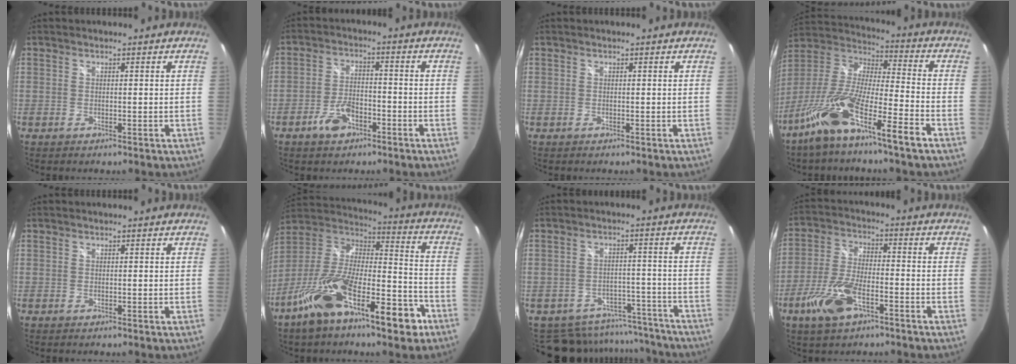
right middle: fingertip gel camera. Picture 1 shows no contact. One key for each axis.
{"total": 6.2, "fx": -3.8, "fy": 3.2, "fz": 3.8, "tx": -0.082, "ty": 0.006, "tz": -0.064}
{"total": 0.0}
{"total": 16.3, "fx": -10.2, "fy": 1.5, "fz": 12.7, "tx": -0.251, "ty": -0.019, "tz": -0.195}
{"total": 0.0}
{"total": 21.9, "fx": -12.3, "fy": 7.7, "fz": 16.4, "tx": -0.276, "ty": -0.006, "tz": -0.212}
{"total": 14.2, "fx": -12.4, "fy": 6.6, "fz": 2.7, "tx": -0.062, "ty": 0.035, "tz": -0.151}
{"total": 10.9, "fx": -5.9, "fy": 4.5, "fz": 8.0, "tx": -0.175, "ty": -0.007, "tz": -0.112}